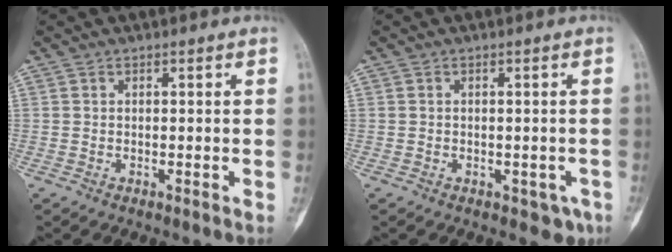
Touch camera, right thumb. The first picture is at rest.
{"total": 3.2, "force": [-1.0, 2.4, 1.7], "torque": [-0.001, 0.009, -0.004]}